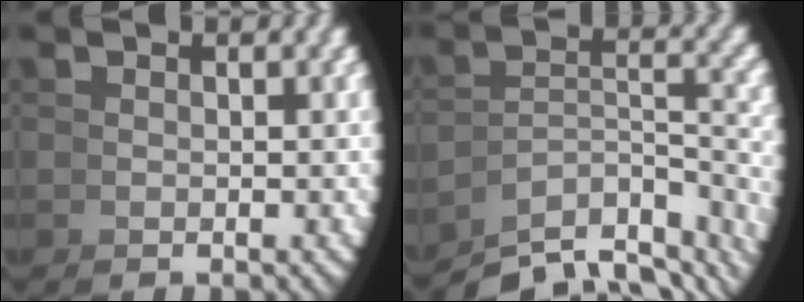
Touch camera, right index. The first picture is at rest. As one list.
[{"total": 8.9, "force": [-6.0, 3.9, 5.3], "torque": [-0.083, -0.034, -0.076]}]